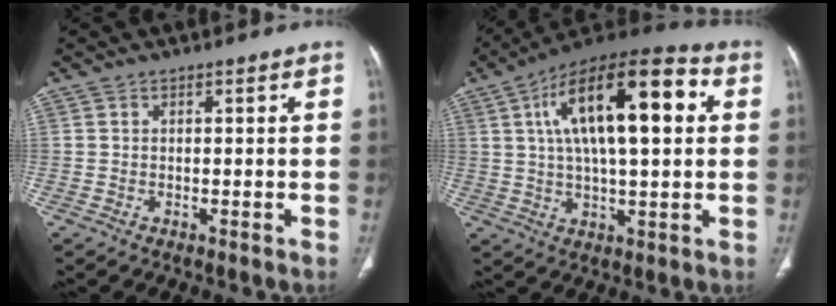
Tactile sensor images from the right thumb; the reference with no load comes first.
{"total": 21.7, "force": [5.2, 8.3, 19.4], "torque": [-0.307, 0.016, 0.074]}